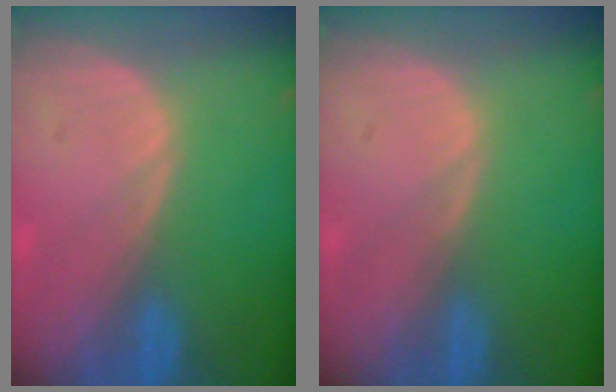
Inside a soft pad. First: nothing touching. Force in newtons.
{"total": 0.0}